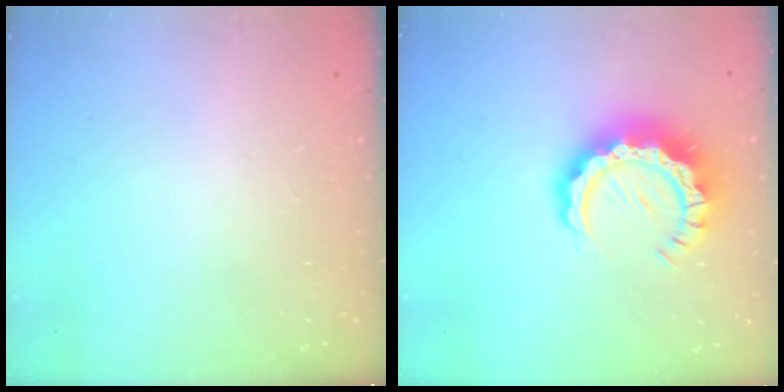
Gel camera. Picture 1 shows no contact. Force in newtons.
{"total": 12.1, "press": 12.1, "slide": 1.1}